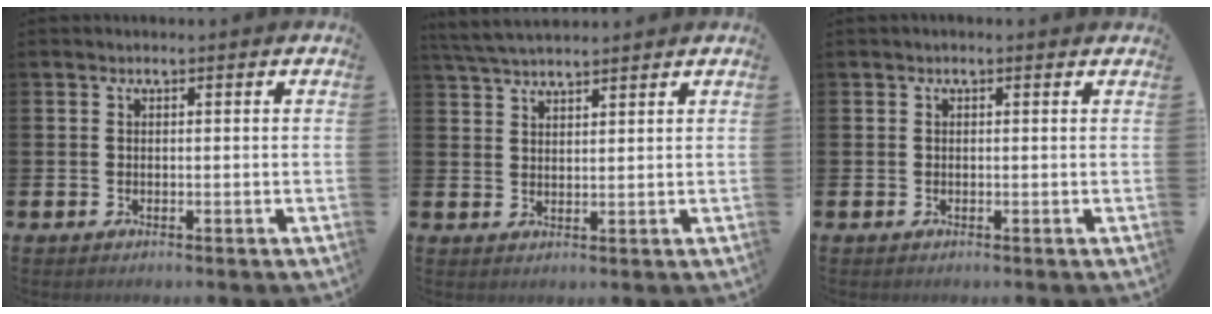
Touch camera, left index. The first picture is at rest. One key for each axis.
{"total": 4.0, "fx": 3.8, "fy": 0.6, "fz": 1.0, "tx": -0.025, "ty": -0.015, "tz": 0.070}
{"total": 0.0}